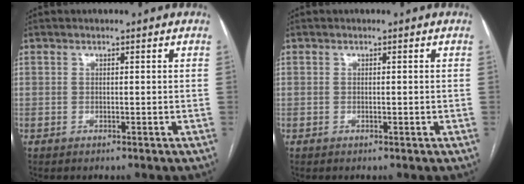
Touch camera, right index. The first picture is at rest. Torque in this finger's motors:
{"motor_torque": [-0.18, 0.29, -0.03, 0.01]}